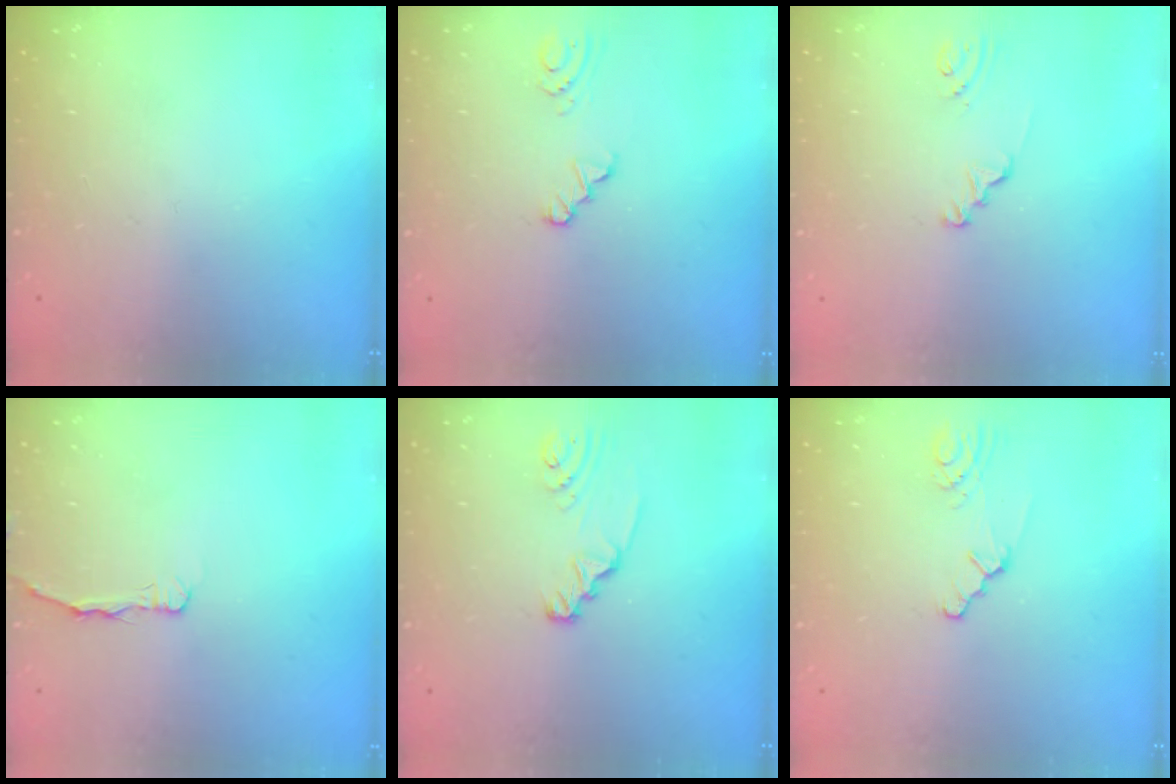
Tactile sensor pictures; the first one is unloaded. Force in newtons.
{"total": 1.4, "press": 1.4, "slide": 0.2}
{"total": 1.3, "press": 1.3, "slide": 0.1}
{"total": 2.9, "press": 2.9, "slide": 0.4}
{"total": 2.4, "press": 2.4, "slide": 0.1}
{"total": 2.3, "press": 2.3, "slide": 0.4}